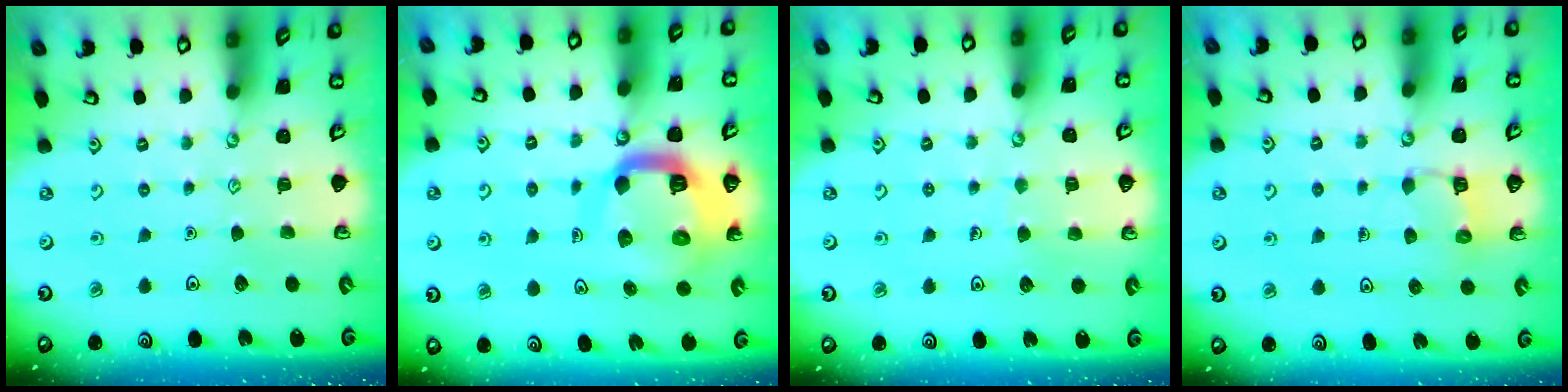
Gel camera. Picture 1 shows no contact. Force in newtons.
{"total": 15.5, "press": 15.4, "slide": 1.7}
{"total": 3.4, "press": 3.4, "slide": 0.2}
{"total": 6.3, "press": 6.2, "slide": 0.4}